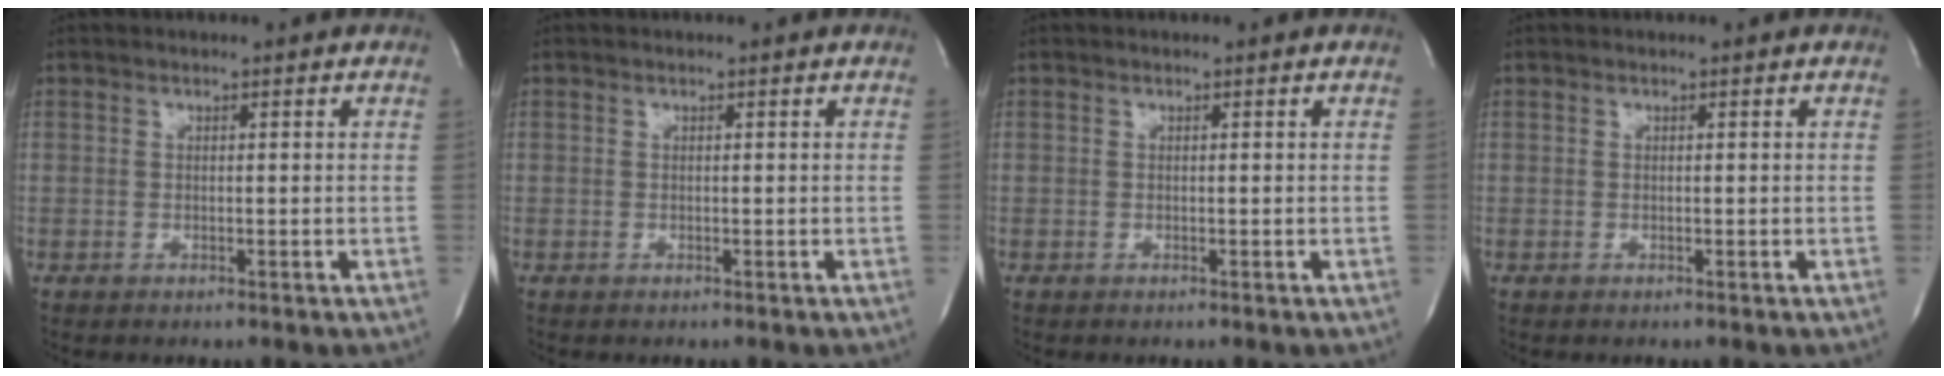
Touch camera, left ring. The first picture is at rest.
{"total": 0.0}
{"total": 0.0}
{"total": 0.0}